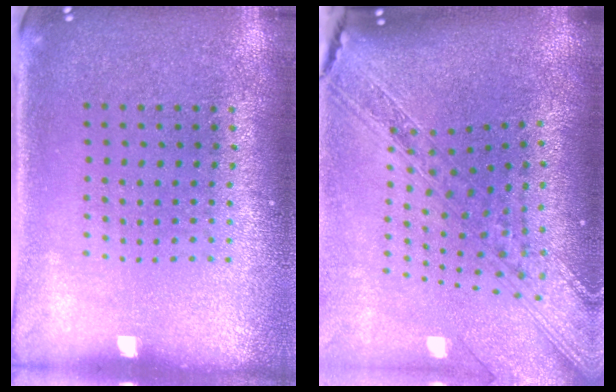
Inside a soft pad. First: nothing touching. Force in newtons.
{"total": 3.0, "press": 2.3, "slide": 1.9}